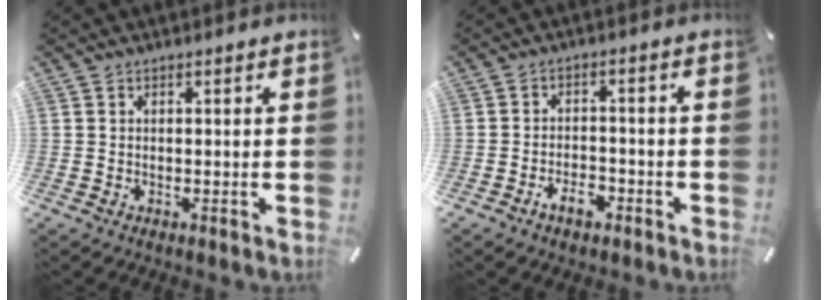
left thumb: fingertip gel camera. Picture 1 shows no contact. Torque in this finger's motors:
{"motor_torque": [-0.01, 0.02, 0.28, 0.27, 0.00]}